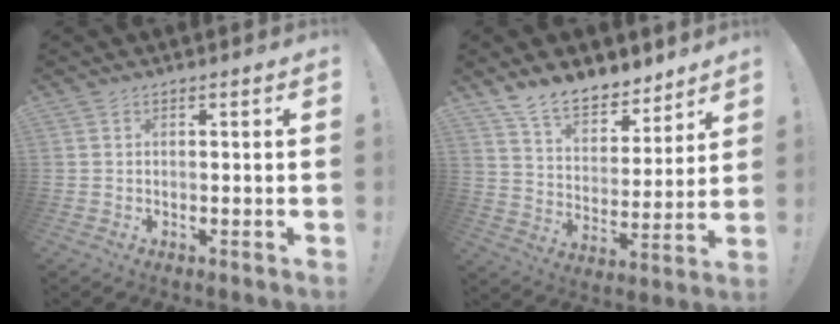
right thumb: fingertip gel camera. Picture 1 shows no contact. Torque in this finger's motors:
{"motor_torque": [-0.03, 0.06, 0.90, 0.85, 0.00]}